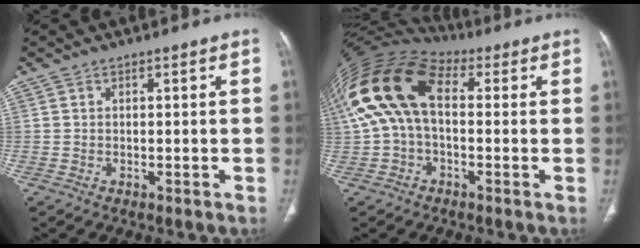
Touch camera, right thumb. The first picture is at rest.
{"total": 16.7, "force": [2.6, 9.7, 13.3], "torque": [-0.273, 0.046, 0.039]}